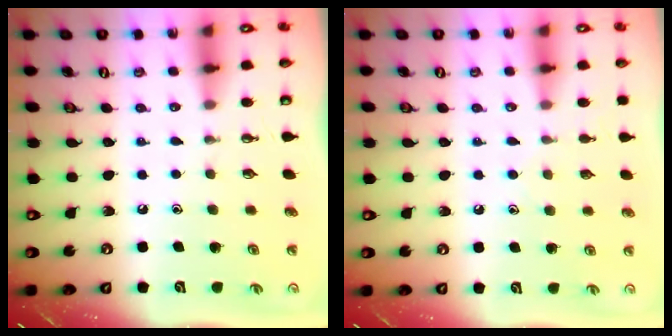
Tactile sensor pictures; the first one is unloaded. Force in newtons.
{"total": 6.6, "press": 6.5, "slide": 0.6}